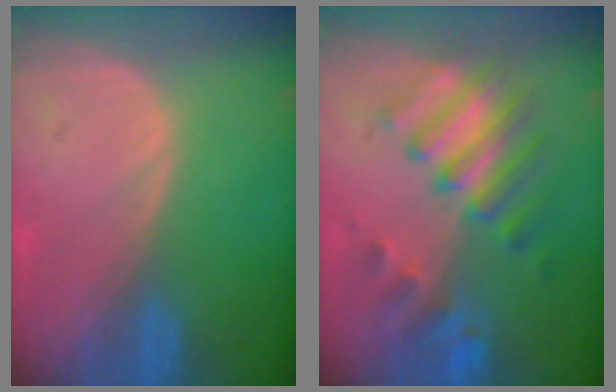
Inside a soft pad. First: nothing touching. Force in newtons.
{"total": 7.9, "press": 7.7, "slide": 1.8}